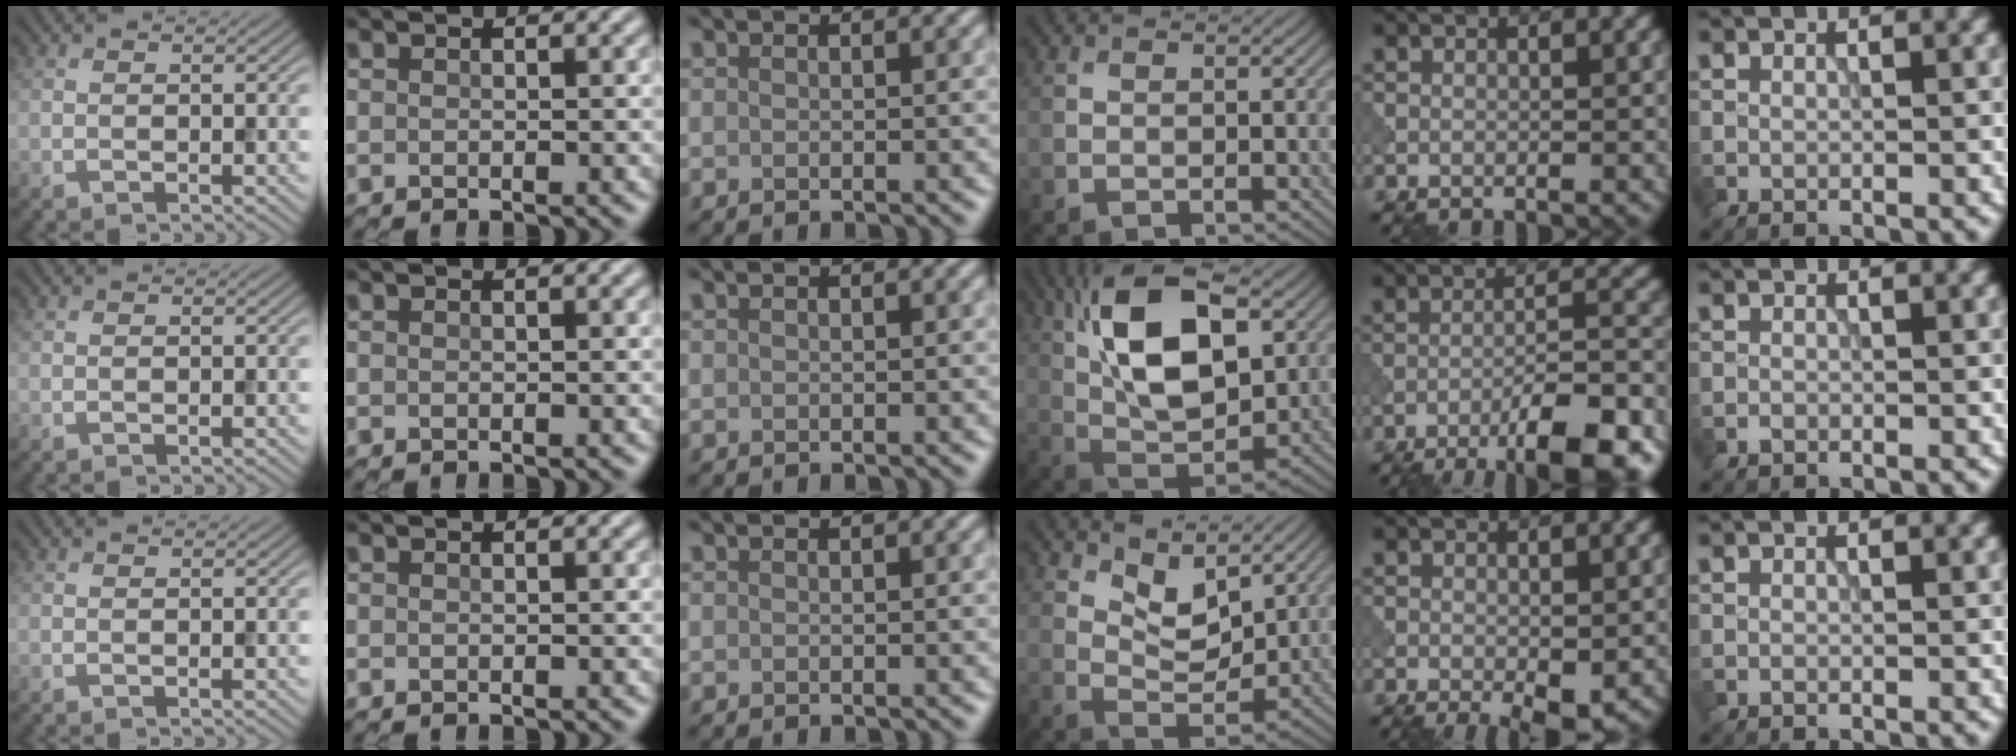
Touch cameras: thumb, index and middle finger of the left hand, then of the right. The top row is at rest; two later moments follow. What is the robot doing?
{"motion": "shake", "object": "bell"}